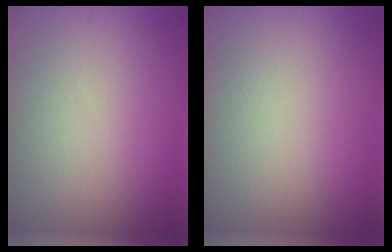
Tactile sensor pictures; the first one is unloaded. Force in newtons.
{"total": 0.0}